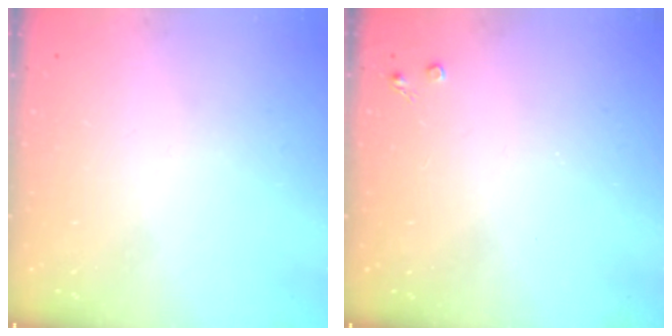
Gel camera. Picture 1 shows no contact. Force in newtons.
{"total": 2.6, "press": 2.5, "slide": 0.4}